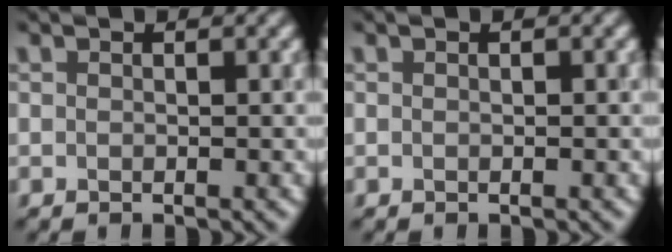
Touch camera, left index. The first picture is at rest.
{"total": 0.0}